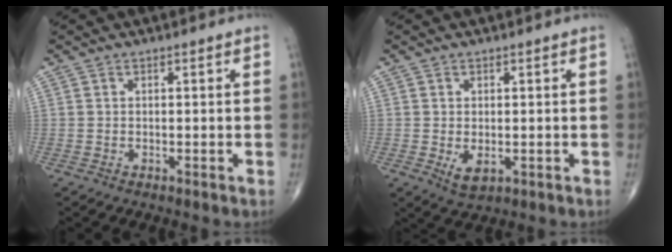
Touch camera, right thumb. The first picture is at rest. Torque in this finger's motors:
{"motor_torque": [-0.20, 0.20, 0.22, 0.22, 0.01]}